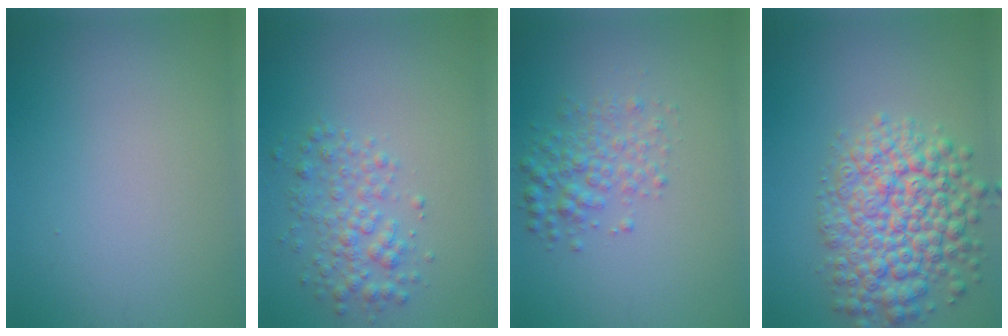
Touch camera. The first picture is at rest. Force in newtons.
{"total": 3.0, "press": 3.0, "slide": 0.0}
{"total": 3.0, "press": 3.0, "slide": 0.1}
{"total": 7.8, "press": 7.8, "slide": 0.3}